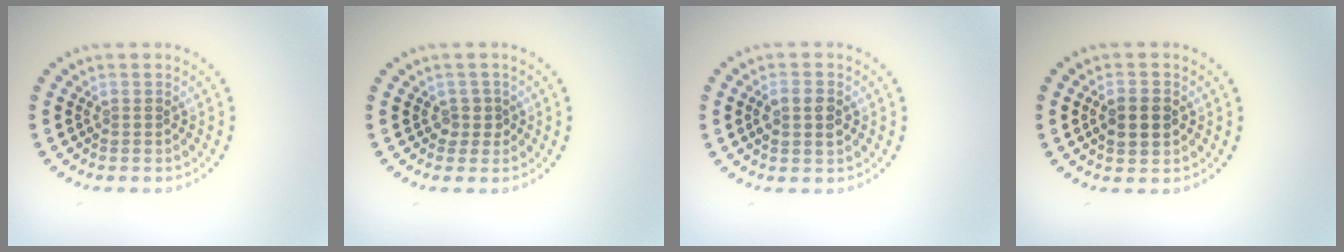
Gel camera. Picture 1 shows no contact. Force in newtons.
{"total": 1.3, "press": 1.1, "slide": 0.8}
{"total": 2.3, "press": 2.3, "slide": 0.3}
{"total": 2.7, "press": 2.7, "slide": 0.2}